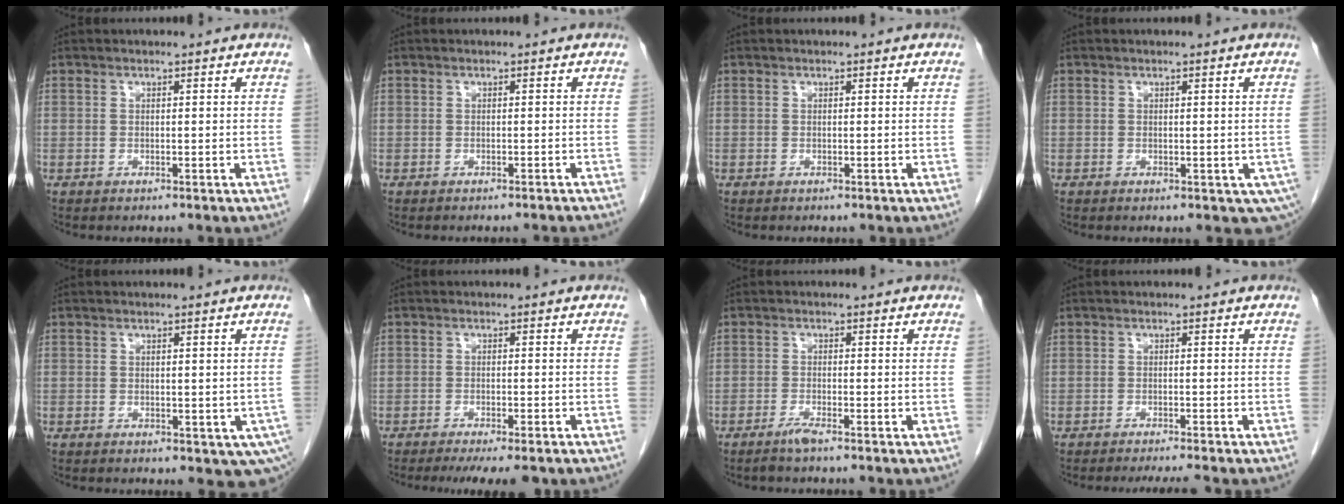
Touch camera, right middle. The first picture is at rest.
{"total": 2.8, "force": [-2.7, -0.3, 0.9], "torque": [-0.013, -0.006, -0.031]}
{"total": 0.0}
{"total": 4.0, "force": [-0.9, 2.3, 3.1], "torque": [-0.028, -0.007, -0.007]}
{"total": 6.0, "force": [-1.8, 3.2, 4.8], "torque": [-0.048, -0.013, -0.020]}
{"total": 7.8, "force": [-6.3, 1.3, 4.5], "torque": [-0.052, -0.013, -0.087]}
{"total": 1.8, "force": [-1.4, -0.2, 1.1], "torque": [-0.028, -0.004, -0.030]}
{"total": 4.4, "force": [-3.9, -0.4, 2.0], "torque": [-0.018, -0.009, -0.057]}